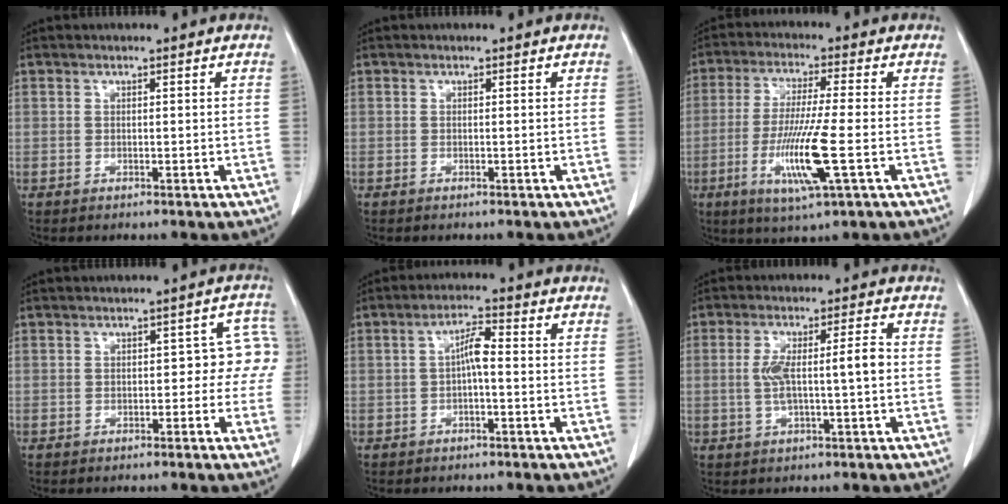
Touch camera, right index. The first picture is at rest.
{"total": 0.0}
{"total": 11.0, "force": [-3.1, -0.1, 10.5], "torque": [-0.210, -0.022, -0.060]}
{"total": 5.3, "force": [0.1, 3.0, 4.3], "torque": [-0.025, 0.035, 0.000]}
{"total": 3.7, "force": [-0.1, 0.8, 3.6], "torque": [-0.063, 0.013, -0.001]}
{"total": 6.8, "force": [-0.1, 0.8, 6.7], "torque": [-0.129, 0.014, 0.001]}